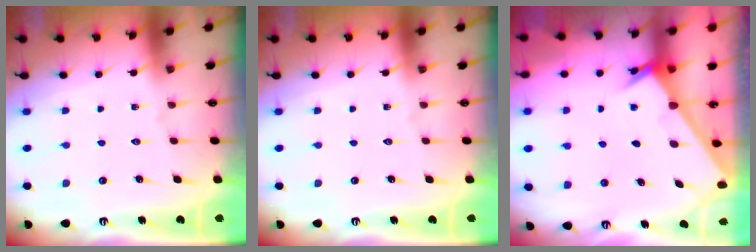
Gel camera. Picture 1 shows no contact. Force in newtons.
{"total": 0.0}
{"total": 2.4, "press": 2.4, "slide": 0.2}